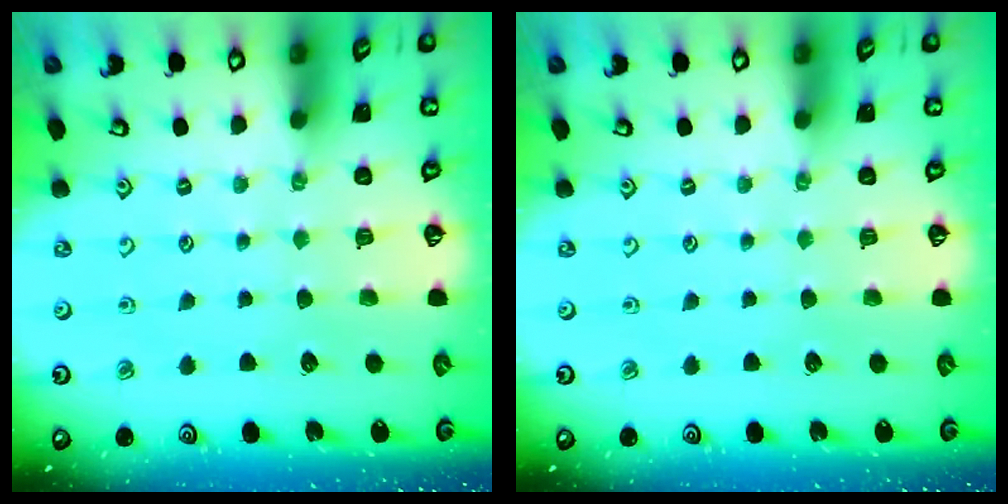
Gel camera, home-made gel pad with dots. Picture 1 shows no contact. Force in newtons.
{"total": 0.0}